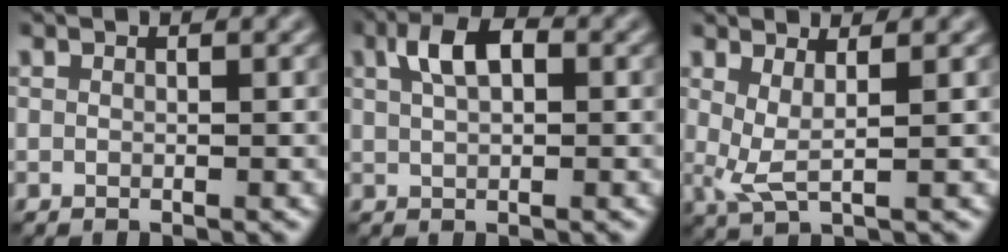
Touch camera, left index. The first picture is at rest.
{"total": 3.5, "force": [1.1, 1.8, 2.8], "torque": [-0.053, 0.011, 0.019]}
{"total": 2.6, "force": [0.8, 0.5, 2.3], "torque": [-0.050, -0.007, 0.018]}